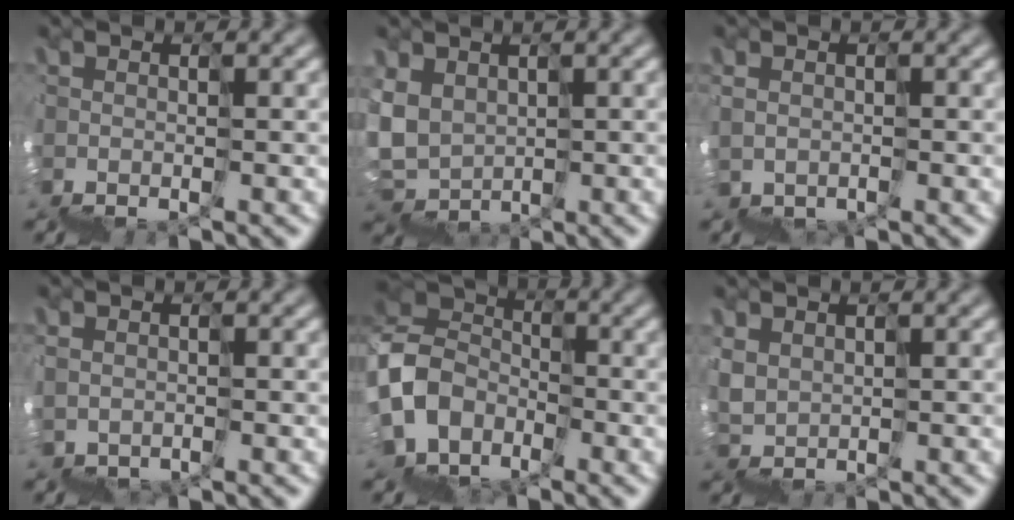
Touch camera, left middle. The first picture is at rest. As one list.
[{"total": 5.0, "force": [2.9, 3.7, 1.6], "torque": [-0.036, 0.018, 0.056]}, {"total": 0.9, "force": [0.1, 0.9, 0.4], "torque": [-0.003, 0.001, 0.003]}, {"total": 1.0, "force": [-0.1, 0.8, 0.6], "torque": [-0.011, -0.002, 0.002]}, {"total": 4.9, "force": [-0.9, 4.2, 2.4], "torque": [-0.058, 0.012, -0.033]}, {"total": 3.4, "force": [2.4, 2.1, 1.1], "torque": [-0.014, 0.012, 0.054]}]